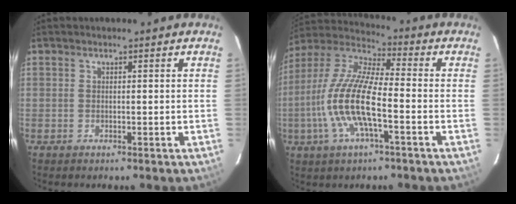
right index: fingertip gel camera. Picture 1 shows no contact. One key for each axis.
{"total": 15.2, "fx": -4.1, "fy": 4.1, "fz": 14.1, "tx": -0.292, "ty": -0.003, "tz": -0.087}